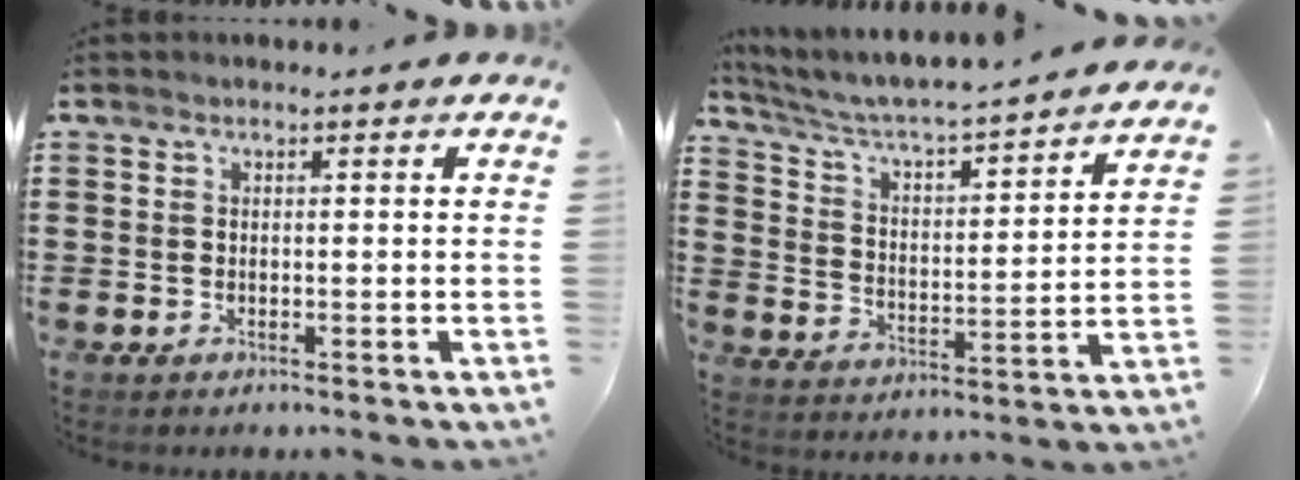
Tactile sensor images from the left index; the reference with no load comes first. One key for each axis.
{"total": 3.6, "fx": 3.3, "fy": 0.0, "fz": 1.3, "tx": -0.045, "ty": -0.037, "tz": 0.044}